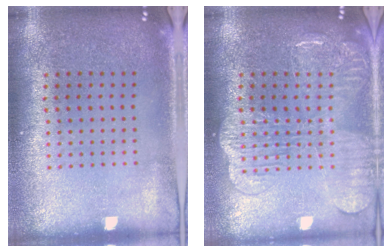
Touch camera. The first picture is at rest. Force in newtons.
{"total": 3.9, "press": 3.9, "slide": 0.5}